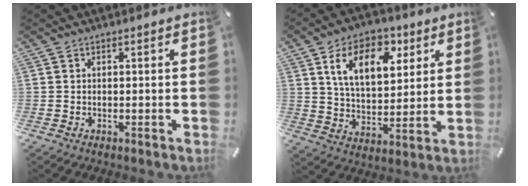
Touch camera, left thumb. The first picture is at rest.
{"total": 14.1, "force": [6.7, 8.6, 9.0], "torque": [-0.150, -0.011, 0.117]}